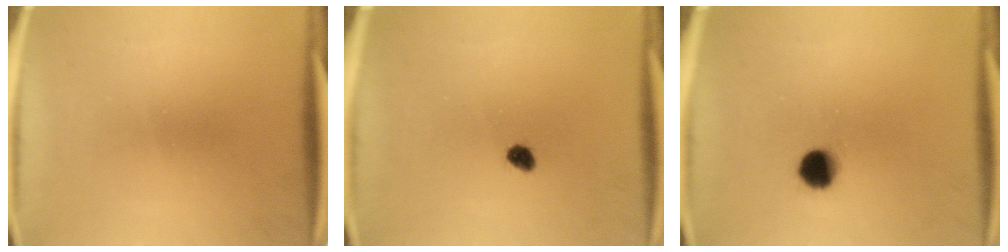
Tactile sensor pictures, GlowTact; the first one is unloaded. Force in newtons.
{"total": 2.0}
{"total": 5.6}